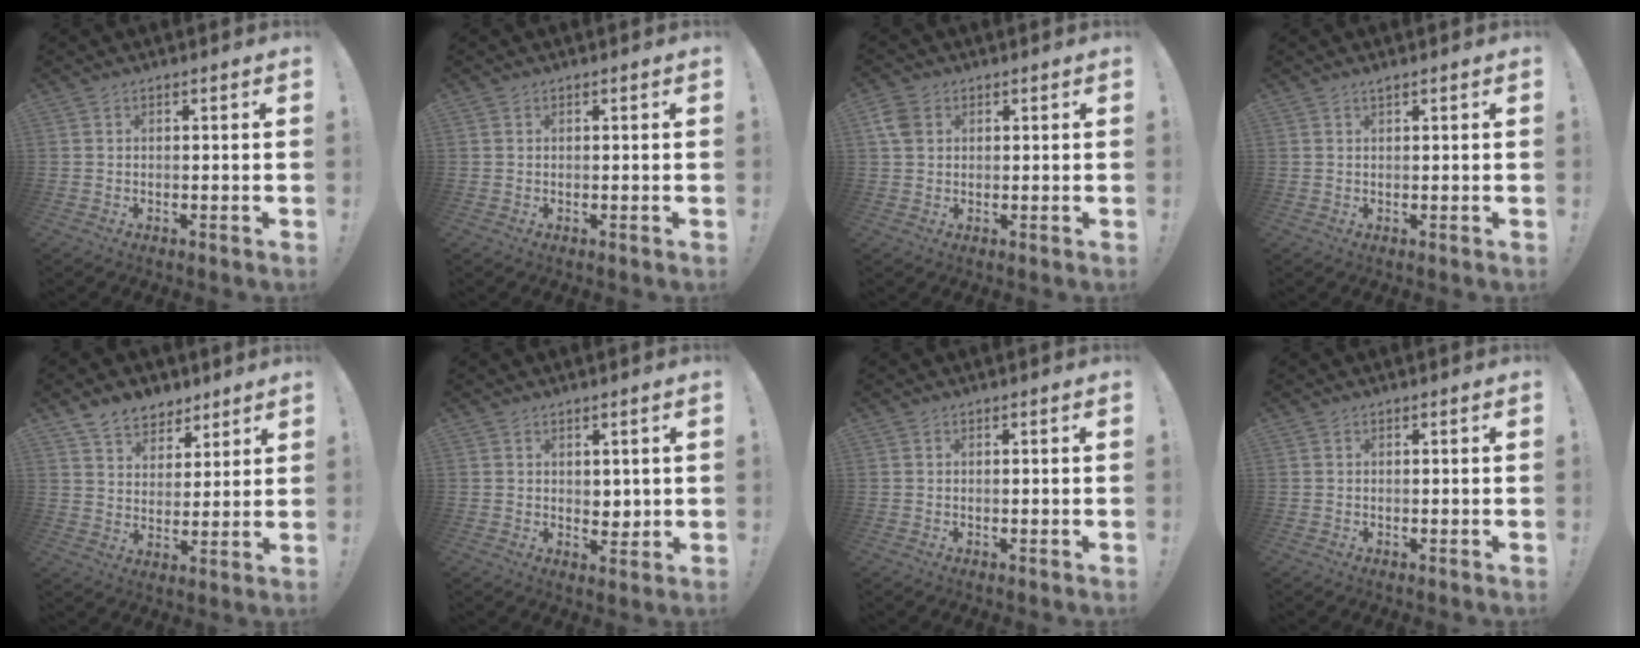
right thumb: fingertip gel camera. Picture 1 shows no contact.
{"total": 0.0}
{"total": 5.4, "force": [1.8, 4.1, 3.1], "torque": [-0.062, 0.004, 0.036]}
{"total": 0.9, "force": [0.7, -0.1, 0.5], "torque": [-0.010, 0.001, 0.013]}
{"total": 9.2, "force": [6.8, 5.7, 2.3], "torque": [-0.042, -0.044, 0.134]}
{"total": 3.7, "force": [1.5, 3.1, 1.3], "torque": [-0.002, -0.015, 0.024]}
{"total": 0.0}
{"total": 0.0}